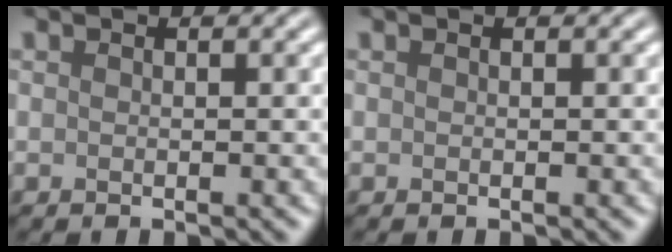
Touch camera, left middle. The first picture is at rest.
{"total": 0.0}